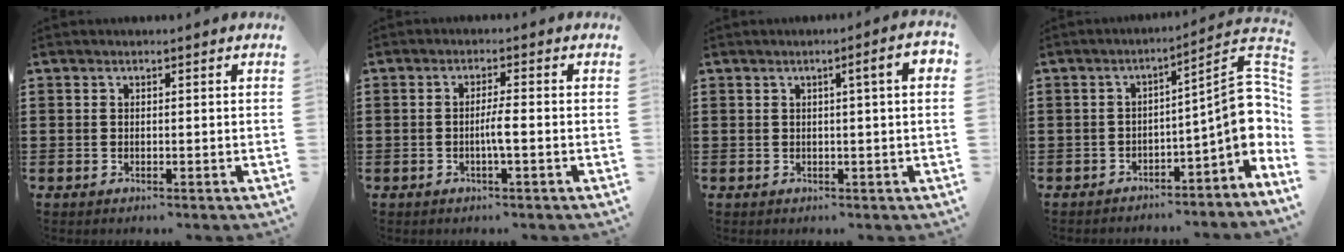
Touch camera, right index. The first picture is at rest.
{"total": 2.8, "force": [-0.7, 0.1, 2.7], "torque": [-0.055, -0.005, -0.016]}
{"total": 3.8, "force": [0.8, 0.1, 3.7], "torque": [-0.060, -0.003, 0.008]}
{"total": 8.9, "force": [-1.6, 3.0, 8.3], "torque": [-0.100, -0.019, -0.038]}